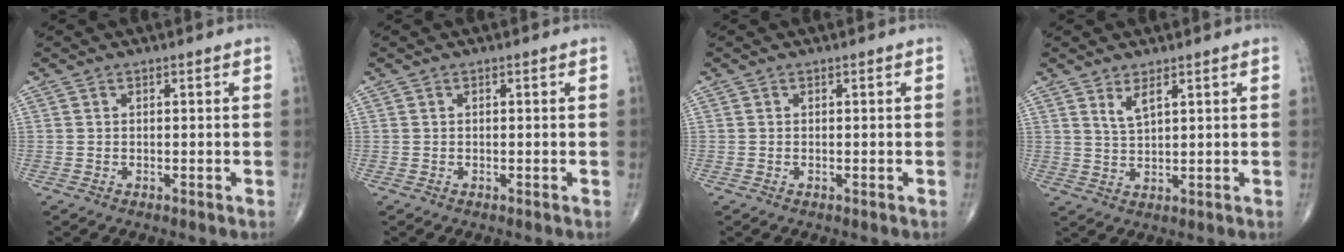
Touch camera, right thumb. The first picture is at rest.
{"total": 0.0}
{"total": 0.0}
{"total": 3.3, "force": [2.0, 1.0, 2.5], "torque": [-0.049, -0.014, 0.043]}